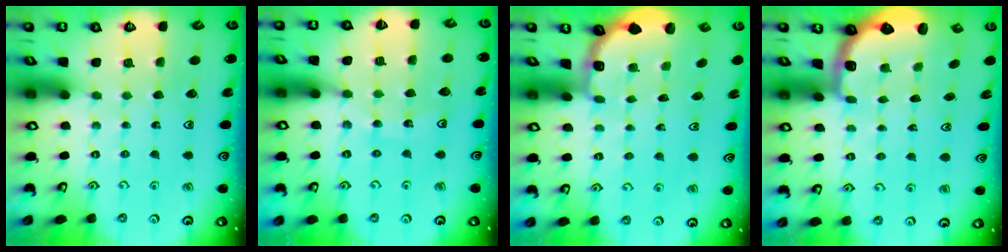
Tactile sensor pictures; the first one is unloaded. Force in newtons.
{"total": 12.1, "press": 11.8, "slide": 2.6}
{"total": 1.8, "press": 1.6, "slide": 0.7}
{"total": 2.5, "press": 1.9, "slide": 1.7}